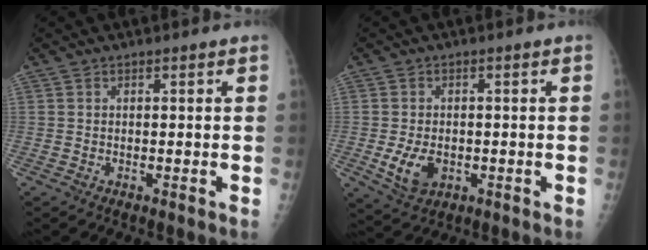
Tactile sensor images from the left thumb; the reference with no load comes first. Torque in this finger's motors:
{"motor_torque": [-0.12, 0.04, 0.62, 0.00, 0.05]}